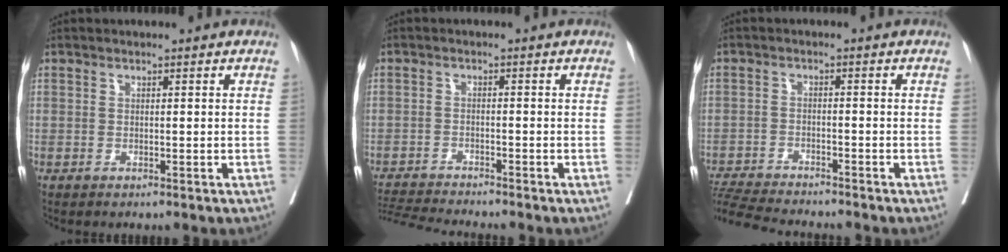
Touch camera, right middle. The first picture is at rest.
{"total": 6.8, "force": [-6.6, -1.1, 1.5], "torque": [-0.029, -0.016, -0.113]}
{"total": 10.1, "force": [-9.5, 0.2, 3.4], "torque": [-0.063, -0.012, -0.158]}